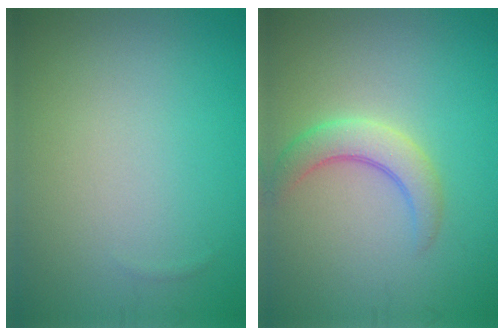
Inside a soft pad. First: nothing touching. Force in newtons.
{"total": 3.2, "press": 3.2, "slide": 0.2}